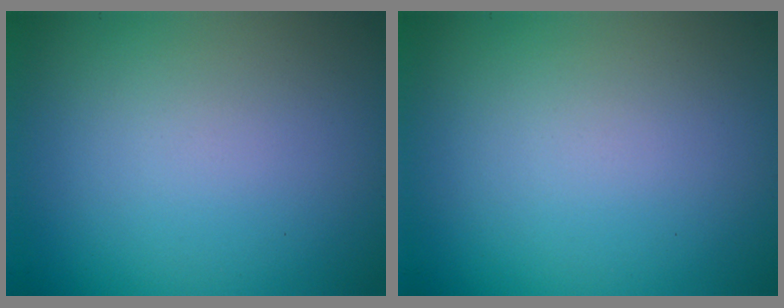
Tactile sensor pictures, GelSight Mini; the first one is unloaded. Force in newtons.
{"total": 0.0}